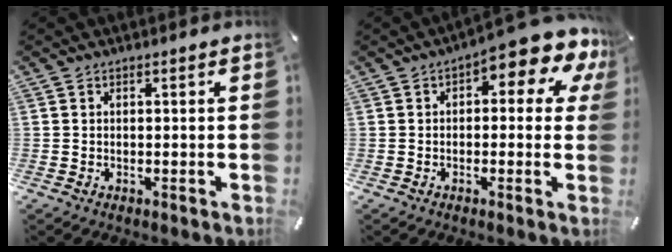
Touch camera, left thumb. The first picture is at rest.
{"total": 9.7, "force": [5.1, 3.3, 7.6], "torque": [-0.107, -0.039, 0.083]}